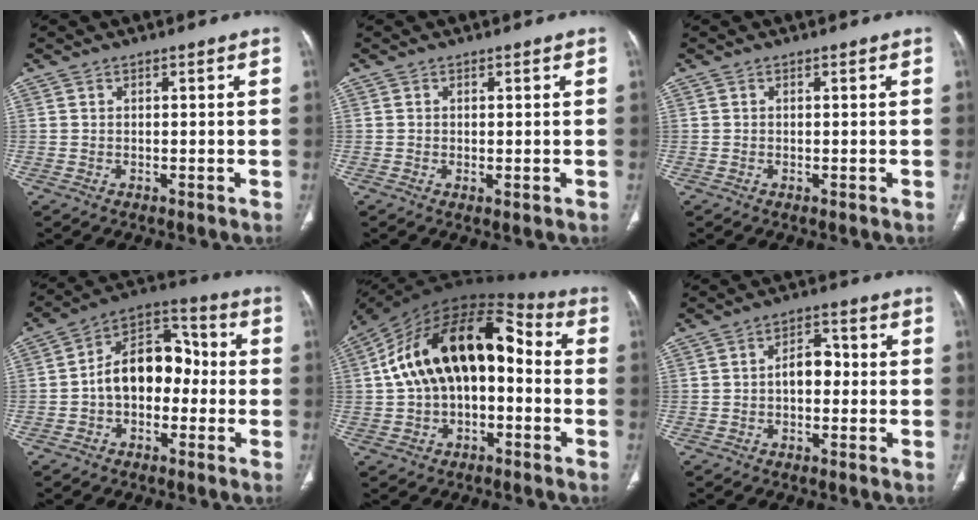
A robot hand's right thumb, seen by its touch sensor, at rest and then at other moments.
{"total": 1.2, "force": [-0.3, 0.4, 1.1], "torque": [-0.024, -0.006, -0.003]}
{"total": 0.0}
{"total": 13.6, "force": [-1.4, 9.2, 9.9], "torque": [-0.128, 0.047, -0.038]}
{"total": 21.8, "force": [0.1, 12.9, 17.5], "torque": [-0.285, 0.053, -0.006]}
{"total": 5.3, "force": [-0.5, 3.4, 4.0], "torque": [-0.048, 0.022, -0.016]}